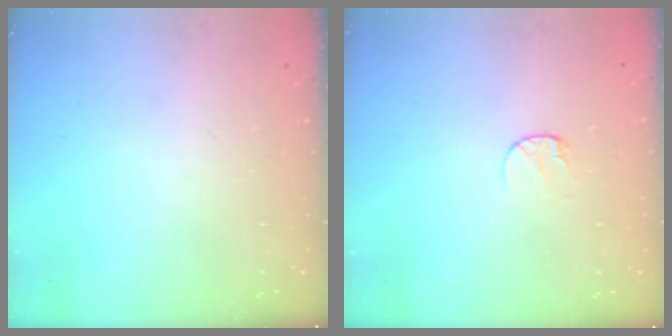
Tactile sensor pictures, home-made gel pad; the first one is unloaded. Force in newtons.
{"total": 5.7, "press": 5.6, "slide": 0.6}